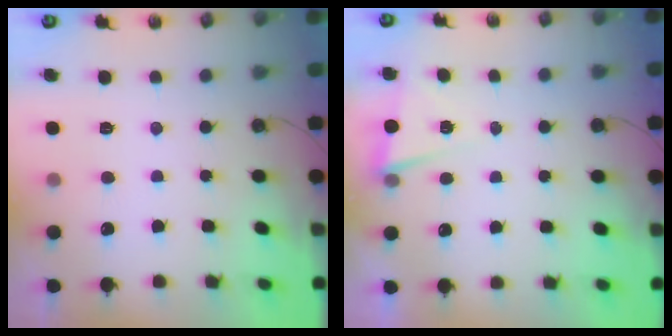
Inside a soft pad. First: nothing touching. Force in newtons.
{"total": 3.0, "press": 2.8, "slide": 0.9}